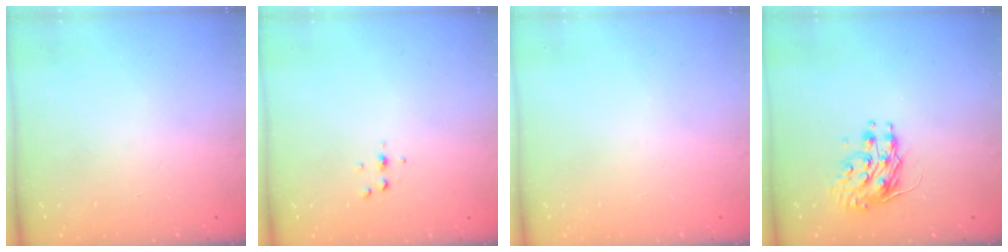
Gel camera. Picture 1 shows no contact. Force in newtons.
{"total": 2.5, "press": 2.4, "slide": 0.2}
{"total": 0.0}
{"total": 8.9, "press": 8.9, "slide": 0.3}